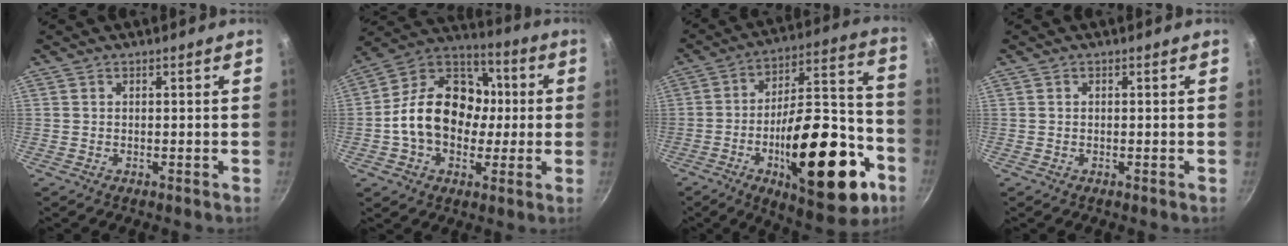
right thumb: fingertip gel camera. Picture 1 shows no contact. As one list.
[{"total": 19.9, "force": [-0.7, 15.2, 12.8], "torque": [-0.183, 0.043, -0.026]}, {"total": 28.7, "force": [-10.7, 11.7, 23.9], "torque": [-0.308, 0.058, -0.151]}, {"total": 0.5, "force": [0.1, 0.5, 0.3], "torque": [-0.003, 0.004, 0.002]}]